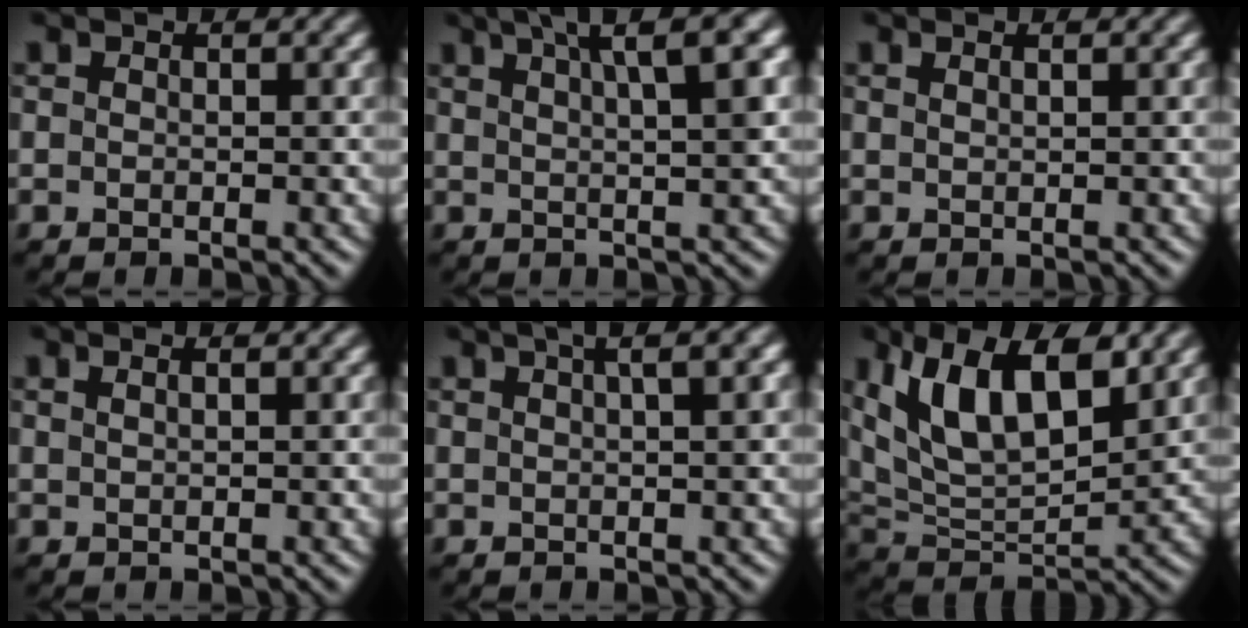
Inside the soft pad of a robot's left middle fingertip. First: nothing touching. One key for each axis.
{"total": 7.0, "fx": 3.7, "fy": 1.7, "fz": 5.7, "tx": -0.054, "ty": 0.035, "tz": 0.038}
{"total": 1.0, "fx": 0.8, "fy": 0.0, "fz": 0.6, "tx": -0.007, "ty": -0.004, "tz": 0.016}
{"total": 1.4, "fx": 1.0, "fy": 0.3, "fz": 1.0, "tx": -0.012, "ty": 0.002, "tz": 0.011}
{"total": 3.8, "fx": 2.0, "fy": 1.0, "fz": 3.1, "tx": -0.032, "ty": 0.020, "tz": 0.021}
{"total": 10.1, "fx": 4.5, "fy": 4.2, "fz": 8.0, "tx": -0.155, "ty": 0.009, "tz": 0.080}